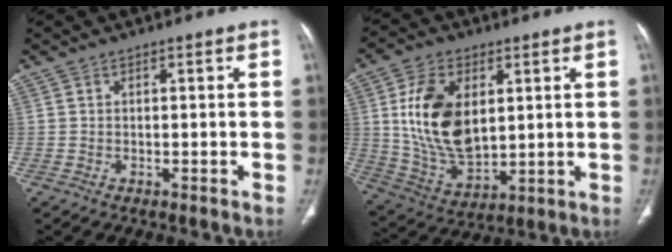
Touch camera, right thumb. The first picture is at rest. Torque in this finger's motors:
{"motor_torque": [1.73, 1.71, 1.74, 0.30, 0.49]}